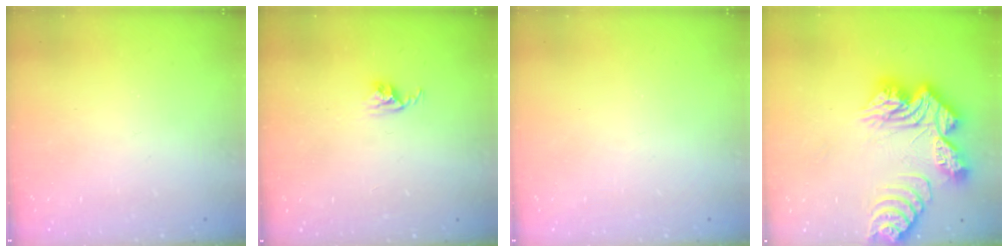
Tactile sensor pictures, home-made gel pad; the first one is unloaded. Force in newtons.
{"total": 2.8, "press": 2.7, "slide": 0.4}
{"total": 0.0}
{"total": 21.6, "press": 21.5, "slide": 2.2}